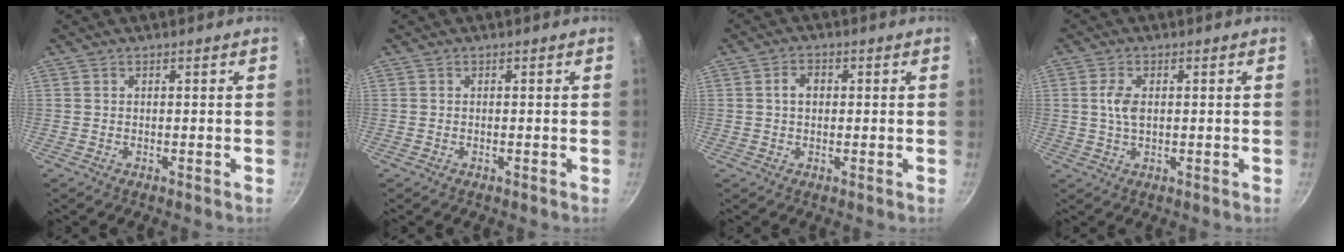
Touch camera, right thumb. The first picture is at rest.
{"total": 0.0}
{"total": 3.2, "force": [0.3, 2.3, 2.1], "torque": [-0.021, 0.009, 0.004]}
{"total": 3.9, "force": [0.5, 2.1, 3.3], "torque": [-0.065, 0.003, 0.009]}